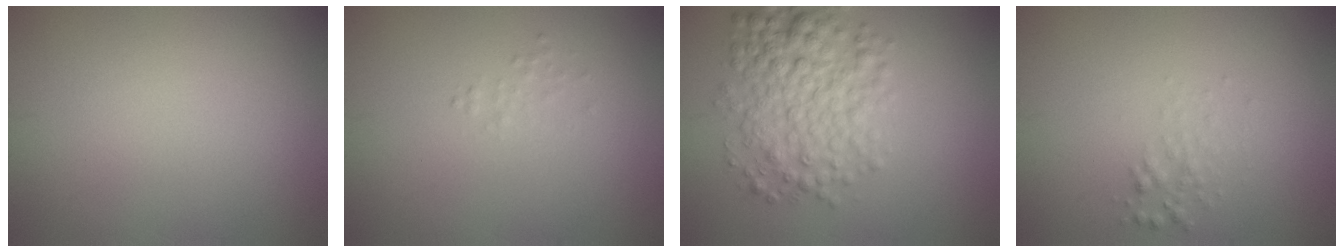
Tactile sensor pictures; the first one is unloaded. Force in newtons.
{"total": 0.7, "press": 0.7, "slide": 0.1}
{"total": 5.8, "press": 5.8, "slide": 0.0}
{"total": 1.2, "press": 1.2, "slide": 0.0}